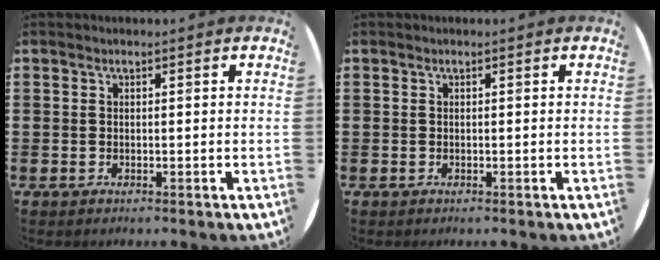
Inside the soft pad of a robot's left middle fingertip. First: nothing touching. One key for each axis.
{"total": 0.0}